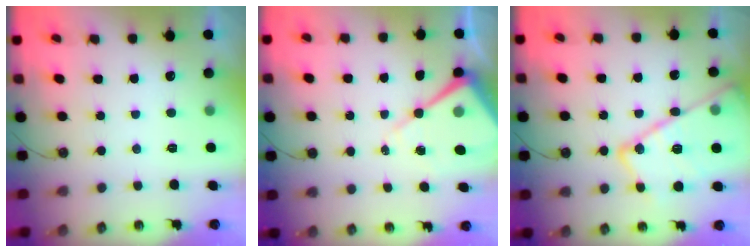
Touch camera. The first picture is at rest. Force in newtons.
{"total": 11.7, "press": 11.7, "slide": 1.1}
{"total": 22.7, "press": 22.7, "slide": 1.9}